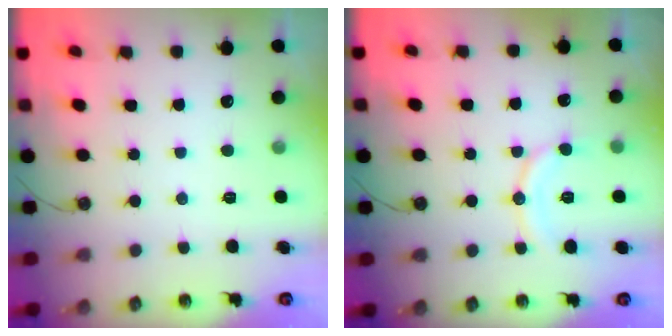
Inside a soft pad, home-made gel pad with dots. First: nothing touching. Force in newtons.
{"total": 10.4, "press": 10.4, "slide": 0.8}